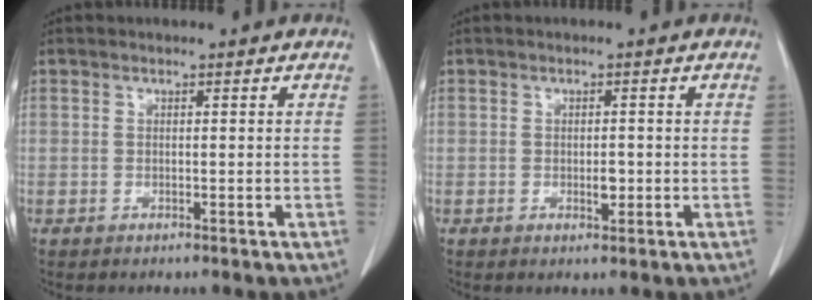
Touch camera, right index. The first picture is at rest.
{"total": 1.7, "force": [-0.3, 0.8, 1.4], "torque": [-0.020, 0.000, -0.002]}